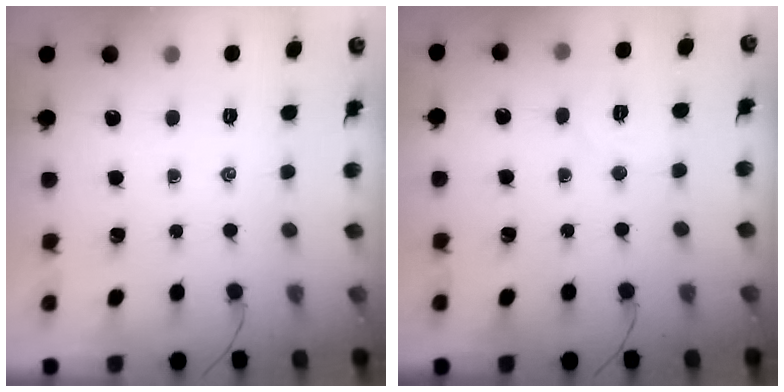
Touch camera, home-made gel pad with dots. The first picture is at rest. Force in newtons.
{"total": 4.1, "press": 4.0, "slide": 1.0}